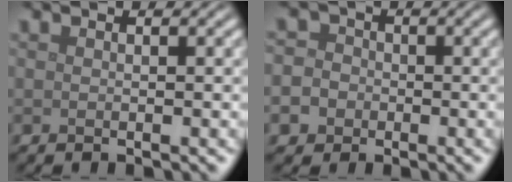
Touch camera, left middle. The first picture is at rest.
{"total": 5.1, "force": [-1.8, 4.6, 1.3], "torque": [-0.016, 0.003, -0.058]}